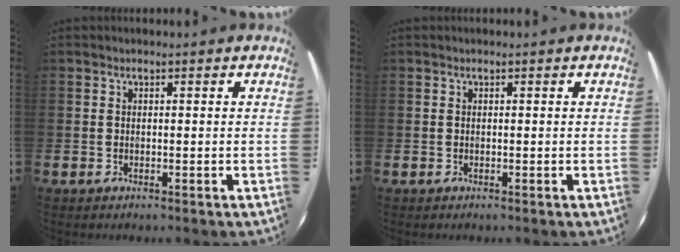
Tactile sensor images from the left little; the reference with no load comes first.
{"total": 0.0}